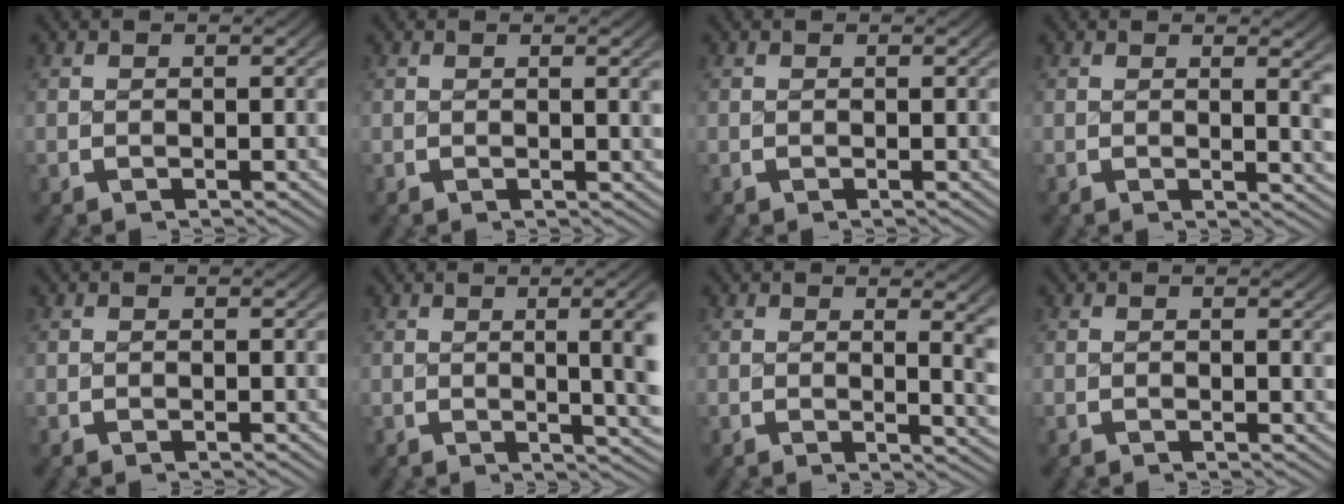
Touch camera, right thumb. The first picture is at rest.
{"total": 1.0, "force": [0.3, -0.1, 0.9], "torque": [-0.014, 0.000, 0.005]}
{"total": 0.0}
{"total": 2.2, "force": [0.8, 0.3, 2.0], "torque": [-0.022, -0.007, 0.012]}
{"total": 0.0}
{"total": 6.5, "force": [0.4, 2.4, 6.0], "torque": [-0.062, 0.006, 0.005]}
{"total": 3.2, "force": [0.9, 0.7, 3.0], "torque": [-0.032, -0.007, 0.015]}
{"total": 0.6, "force": [0.3, -0.1, 0.5], "torque": [-0.008, -0.001, 0.005]}